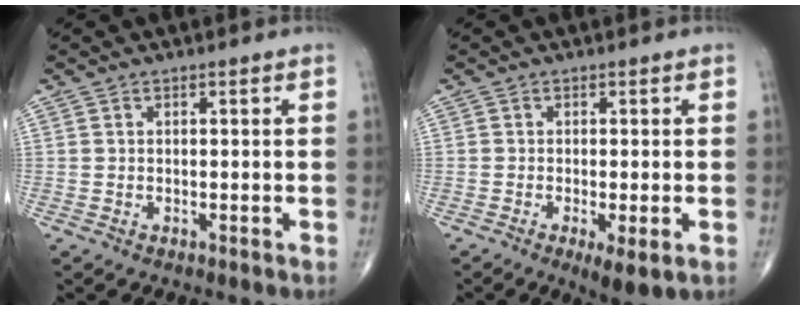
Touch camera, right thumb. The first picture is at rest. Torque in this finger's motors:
{"motor_torque": [-0.11, 0.27, -0.02, -0.14, 0.02]}